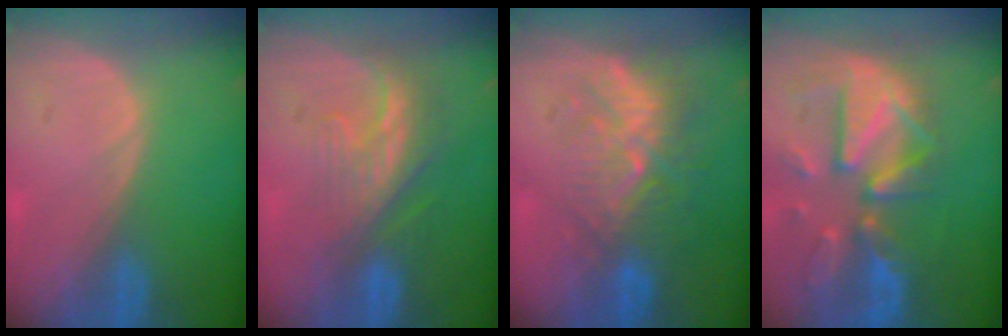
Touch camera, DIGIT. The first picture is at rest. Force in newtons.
{"total": 8.2, "press": 7.2, "slide": 4.0}
{"total": 9.4, "press": 8.7, "slide": 3.5}
{"total": 12.1, "press": 10.5, "slide": 6.1}